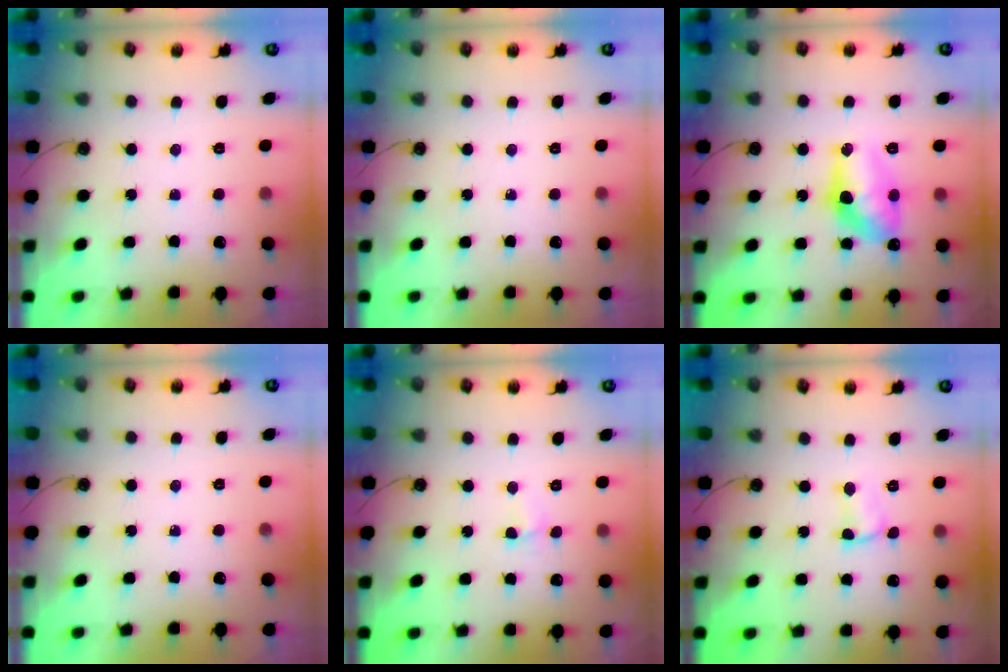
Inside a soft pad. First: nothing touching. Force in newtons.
{"total": 0.0}
{"total": 13.2, "press": 13.2, "slide": 1.0}
{"total": 0.0}
{"total": 2.0, "press": 1.9, "slide": 0.5}
{"total": 4.0, "press": 2.2, "slide": 3.3}